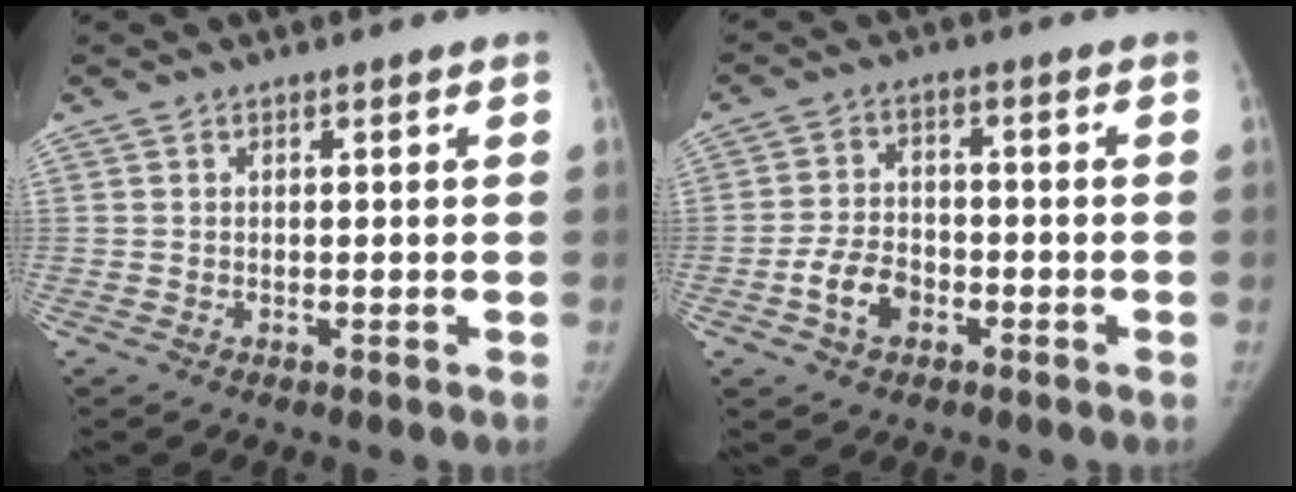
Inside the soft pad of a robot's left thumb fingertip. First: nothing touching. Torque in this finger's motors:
{"motor_torque": [-0.75, 1.05, 0.93, 0.48, 0.00]}